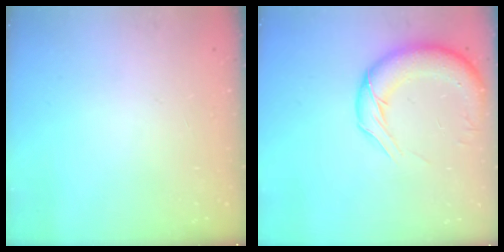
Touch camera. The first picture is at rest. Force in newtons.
{"total": 13.8, "press": 13.4, "slide": 3.5}